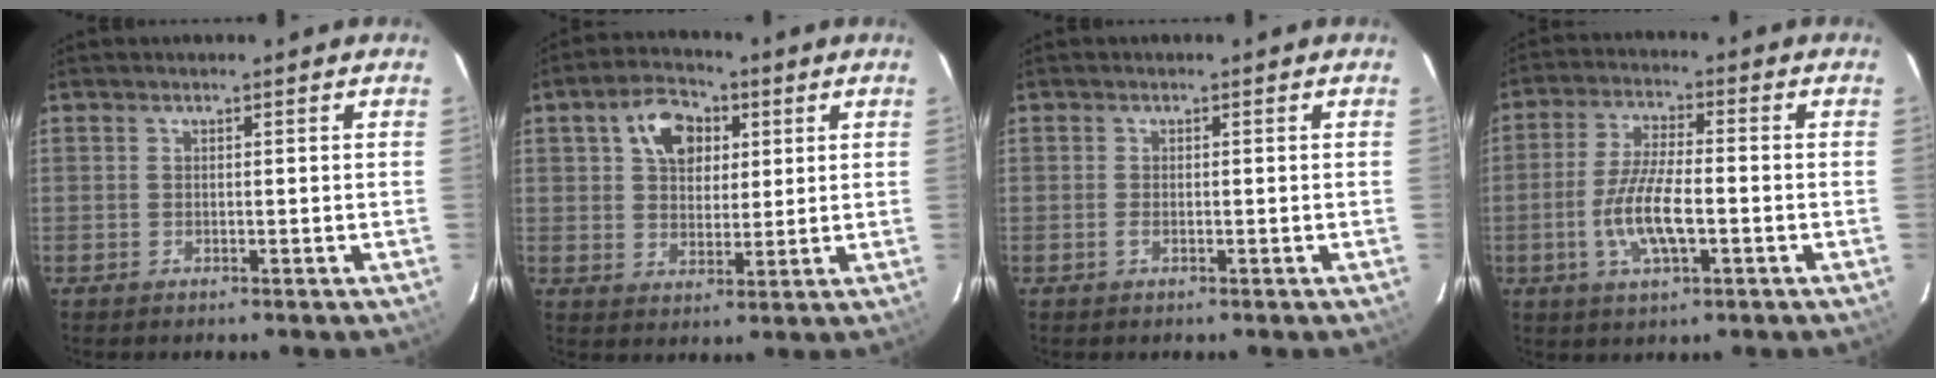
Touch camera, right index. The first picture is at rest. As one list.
[{"total": 8.9, "force": [3.3, 6.2, 5.5], "torque": [-0.097, 0.025, 0.058]}, {"total": 0.9, "force": [-0.3, 0.4, 0.7], "torque": [-0.017, -0.001, -0.006]}, {"total": 9.5, "force": [-2.7, 2.8, 8.6], "torque": [-0.175, -0.004, -0.051]}]